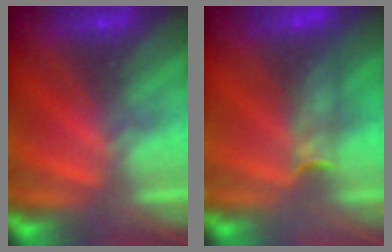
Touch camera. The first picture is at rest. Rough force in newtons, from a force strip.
{"total": 5.7}